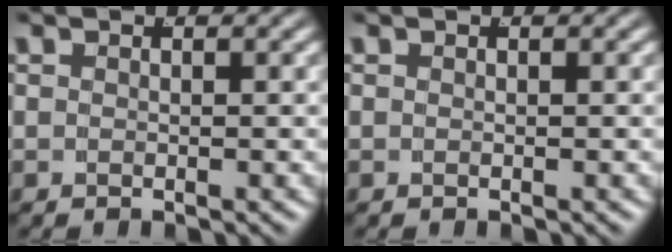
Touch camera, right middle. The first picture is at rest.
{"total": 0.0}